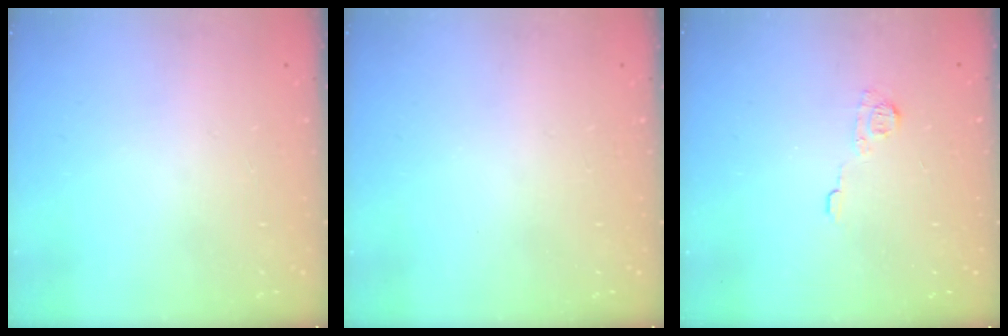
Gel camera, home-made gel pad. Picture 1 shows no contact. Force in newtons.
{"total": 0.0}
{"total": 5.9, "press": 5.9, "slide": 0.7}